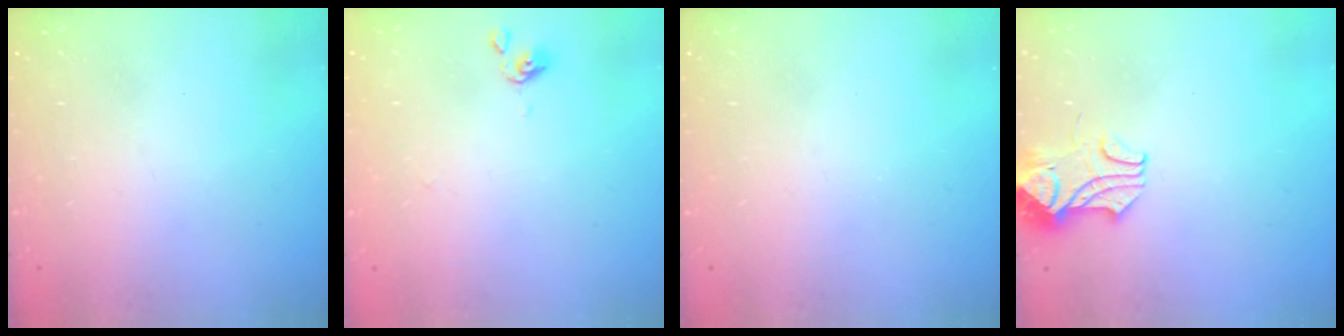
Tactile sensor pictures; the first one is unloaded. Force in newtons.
{"total": 0.0}
{"total": 0.0}
{"total": 2.4, "press": 2.3, "slide": 0.9}